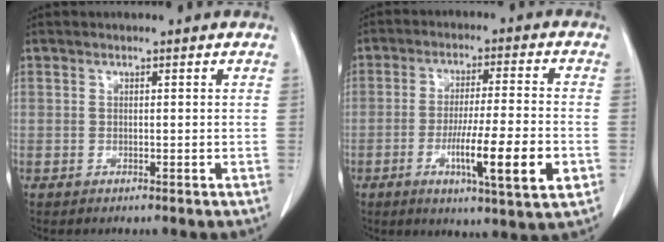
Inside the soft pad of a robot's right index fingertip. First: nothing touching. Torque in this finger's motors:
{"motor_torque": [1.45, -0.41, 0.64, 0.10]}